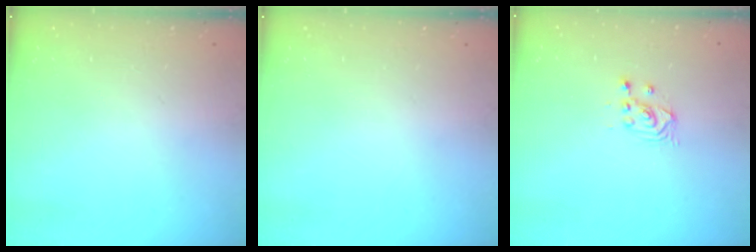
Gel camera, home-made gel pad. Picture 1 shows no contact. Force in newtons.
{"total": 0.0}
{"total": 2.4, "press": 2.4, "slide": 0.2}